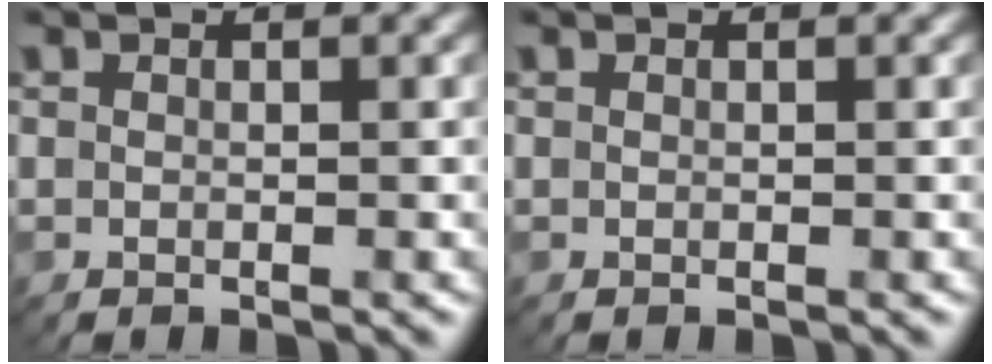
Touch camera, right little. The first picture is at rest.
{"total": 0.0}